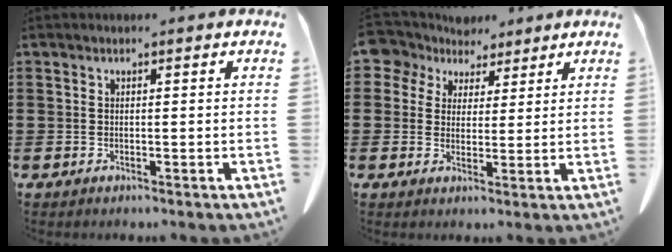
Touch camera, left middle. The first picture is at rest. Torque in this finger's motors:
{"motor_torque": [0.01, 0.00, 0.00, 0.01]}